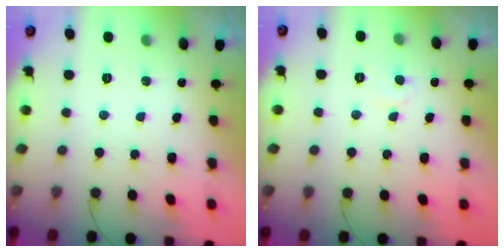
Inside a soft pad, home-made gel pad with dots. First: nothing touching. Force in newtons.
{"total": 4.5, "press": 4.4, "slide": 0.4}